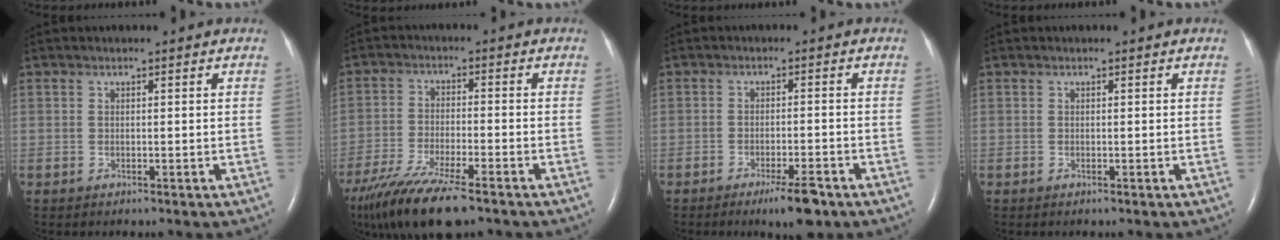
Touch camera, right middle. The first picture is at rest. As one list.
[{"total": 13.8, "force": [-10.3, 2.1, 9.0], "torque": [-0.182, -0.038, -0.179]}, {"total": 5.1, "force": [-3.4, 0.8, 3.7], "torque": [-0.062, -0.007, -0.051]}, {"total": 0.0}]